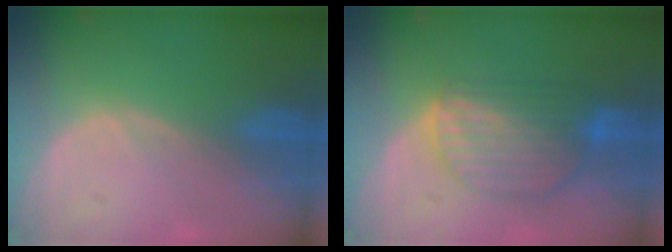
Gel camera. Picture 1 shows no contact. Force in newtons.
{"total": 8.1, "press": 7.3, "slide": 3.6}